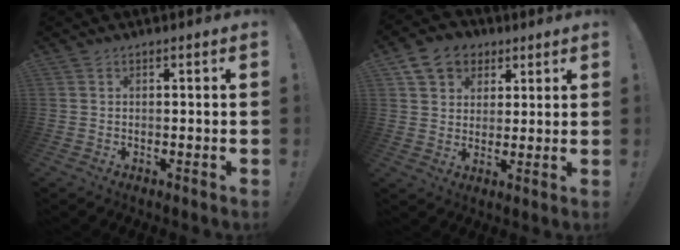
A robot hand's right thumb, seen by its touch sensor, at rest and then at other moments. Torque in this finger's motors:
{"motor_torque": [-0.04, 0.11, 0.17, -0.01, 0.01]}